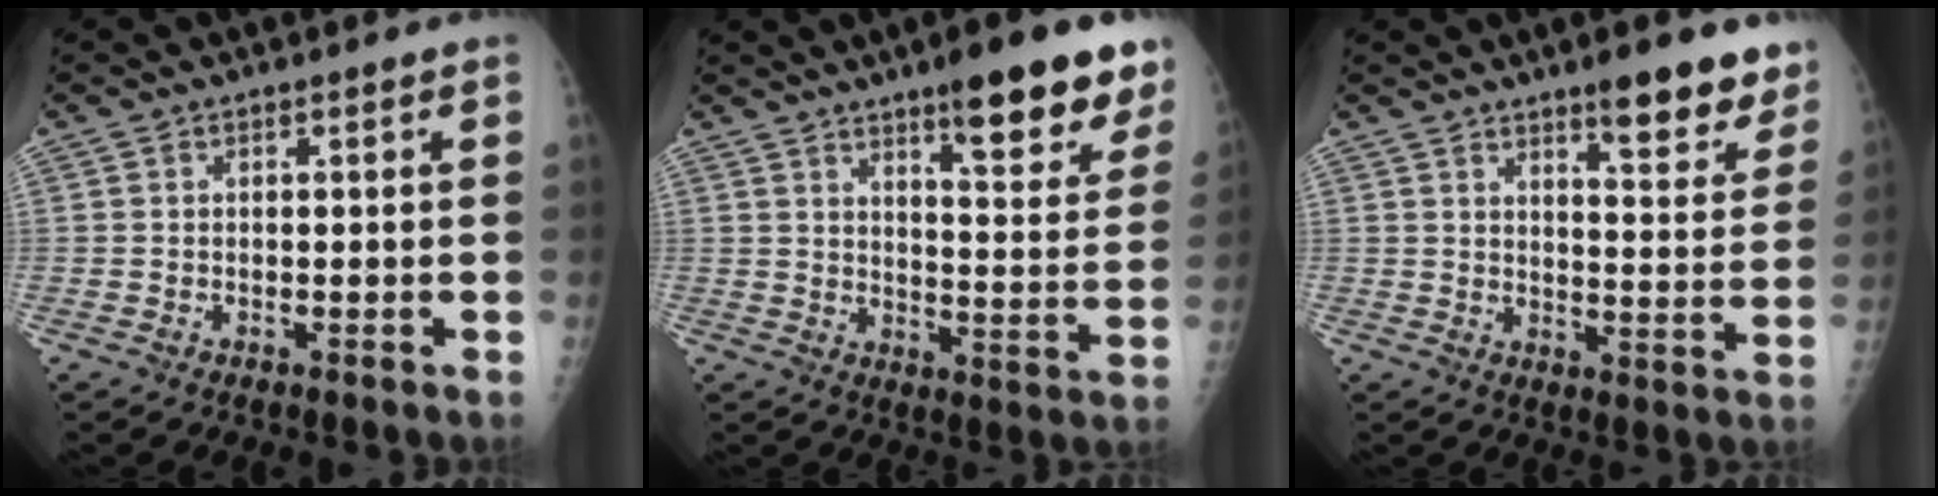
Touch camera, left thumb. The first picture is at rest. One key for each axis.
{"total": 16.3, "fx": 10.8, "fy": 4.0, "fz": 11.6, "tx": -0.112, "ty": -0.060, "tz": 0.150}
{"total": 11.8, "fx": 8.4, "fy": 3.2, "fz": 7.6, "tx": -0.060, "ty": -0.052, "tz": 0.116}